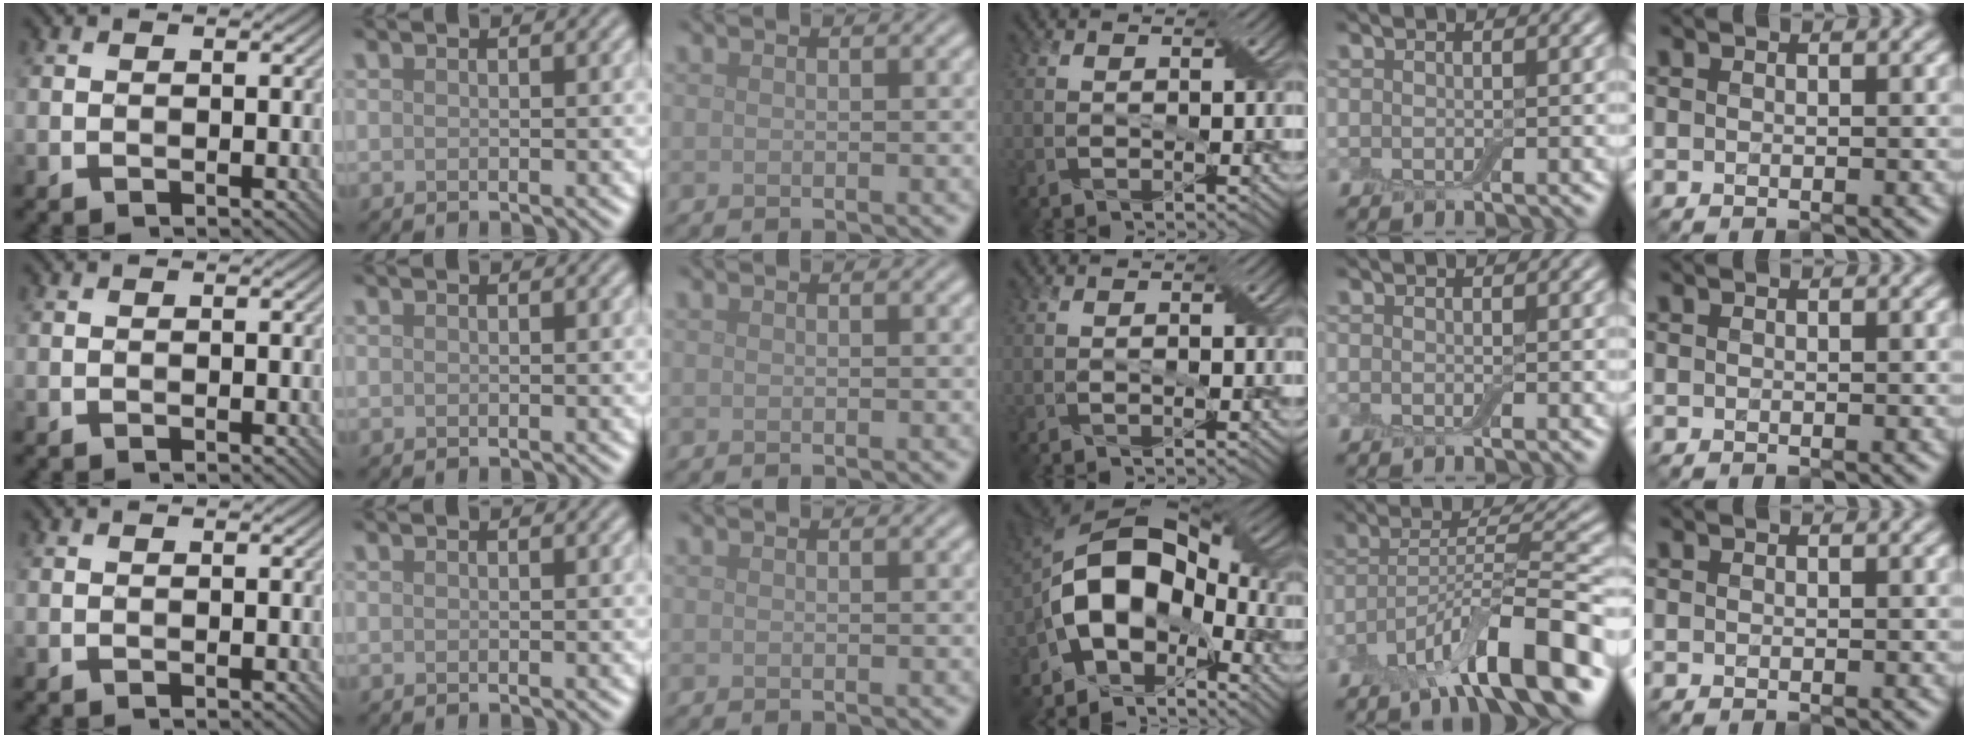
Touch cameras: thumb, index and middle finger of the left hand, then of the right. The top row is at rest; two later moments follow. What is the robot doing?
{"motion": "fold", "object": "bandage"}